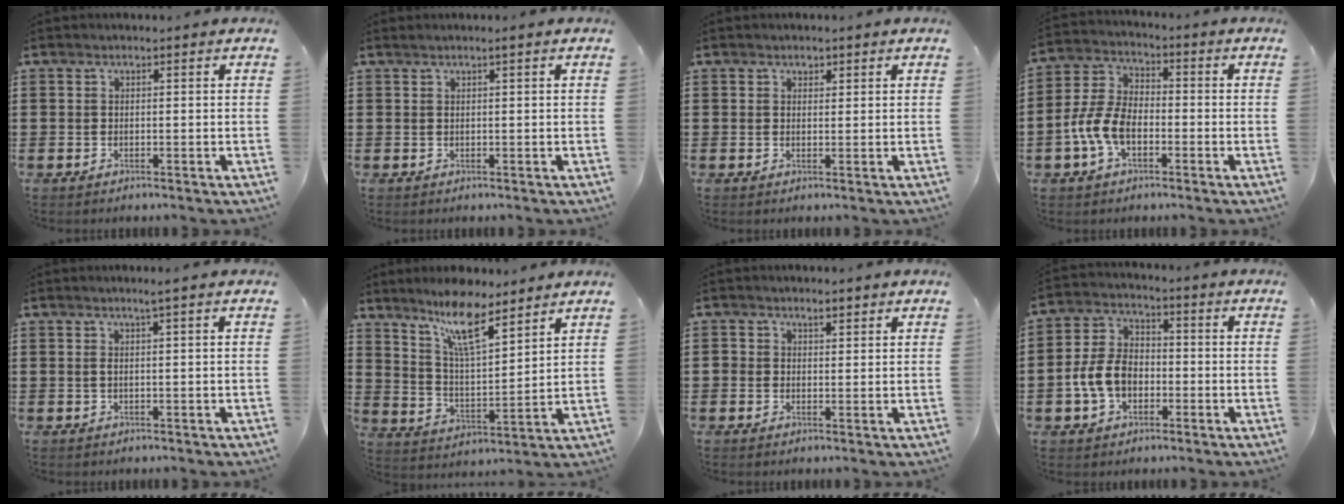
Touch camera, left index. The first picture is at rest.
{"total": 0.9, "force": [0.5, 0.0, 0.7], "torque": [-0.012, 0.000, 0.009]}
{"total": 1.2, "force": [0.9, 0.7, 0.3], "torque": [-0.007, 0.004, 0.018]}
{"total": 7.3, "force": [-2.8, 4.2, 5.2], "torque": [-0.139, 0.001, -0.064]}
{"total": 1.7, "force": [0.5, -0.1, 1.6], "torque": [-0.038, -0.005, 0.007]}
{"total": 10.2, "force": [7.6, 2.0, 6.4], "torque": [-0.127, -0.027, 0.136]}
{"total": 1.9, "force": [0.9, 1.6, 0.7], "torque": [-0.020, 0.009, 0.015]}
{"total": 7.3, "force": [-2.0, 5.2, 4.8], "torque": [-0.123, 0.006, -0.045]}